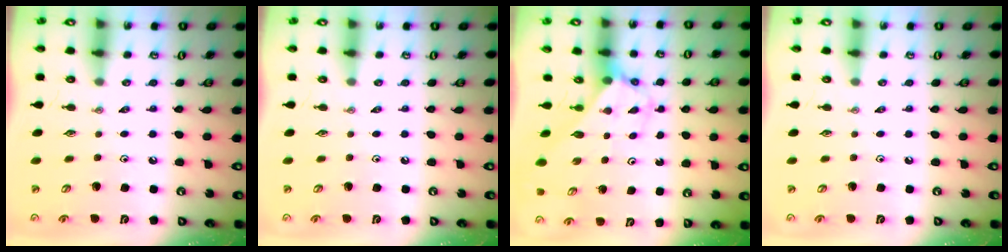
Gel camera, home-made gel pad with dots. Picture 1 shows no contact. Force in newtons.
{"total": 0.0}
{"total": 2.8, "press": 2.8, "slide": 0.2}
{"total": 0.0}